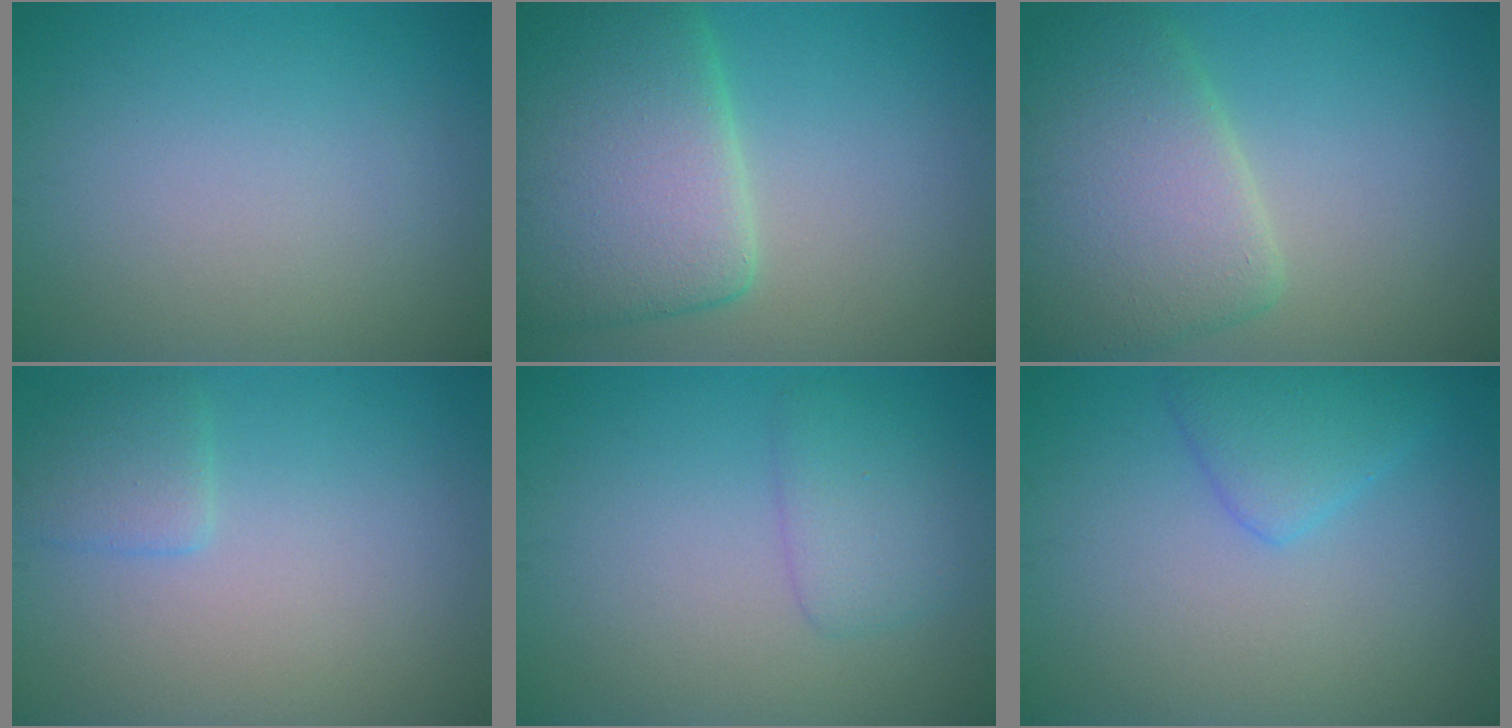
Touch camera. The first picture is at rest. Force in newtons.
{"total": 9.6, "press": 9.5, "slide": 1.1}
{"total": 7.1, "press": 7.1, "slide": 0.8}
{"total": 1.9, "press": 1.9, "slide": 0.1}
{"total": 2.6, "press": 2.6, "slide": 0.1}
{"total": 2.8, "press": 2.8, "slide": 0.1}